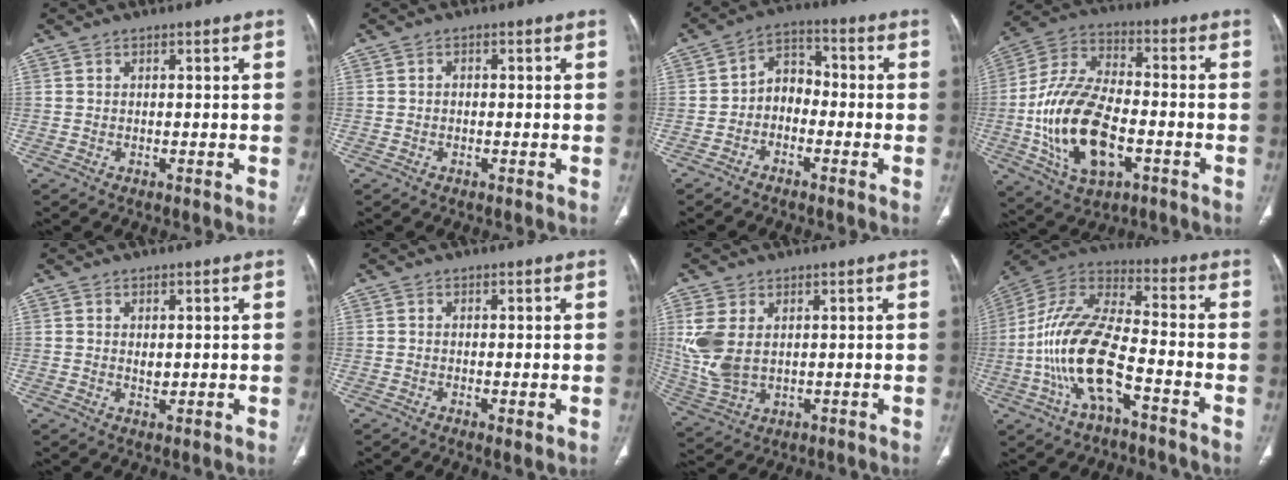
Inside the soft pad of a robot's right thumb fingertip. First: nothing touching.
{"total": 0.7, "force": [-0.2, 0.6, 0.4], "torque": [-0.003, 0.003, -0.007]}
{"total": 6.0, "force": [-1.9, 4.4, 3.5], "torque": [-0.036, 0.034, -0.048]}
{"total": 19.2, "force": [-4.7, 10.5, 15.4], "torque": [-0.293, 0.021, -0.081]}
{"total": 1.8, "force": [0.4, 1.0, 1.4], "torque": [-0.020, -0.007, 0.011]}
{"total": 1.9, "force": [-0.4, 0.6, 1.7], "torque": [-0.035, -0.009, -0.007]}
{"total": 9.3, "force": [2.0, 5.9, 6.9], "torque": [-0.163, -0.007, 0.055]}
{"total": 17.2, "force": [-5.8, 7.1, 14.6], "torque": [-0.298, 0.049, -0.109]}